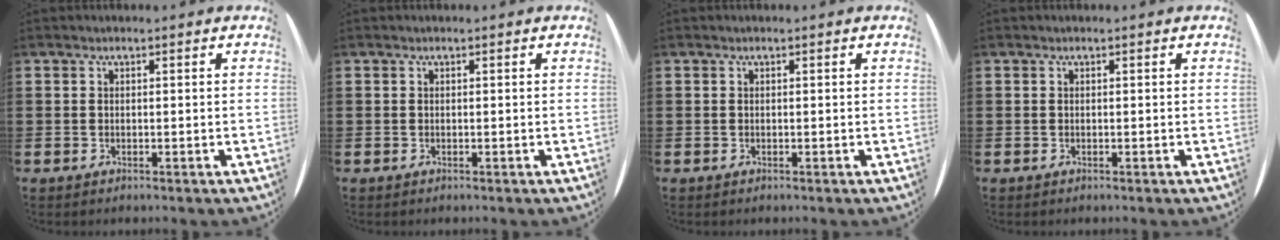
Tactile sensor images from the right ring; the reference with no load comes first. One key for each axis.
{"total": 0.0}
{"total": 0.0}
{"total": 0.0}